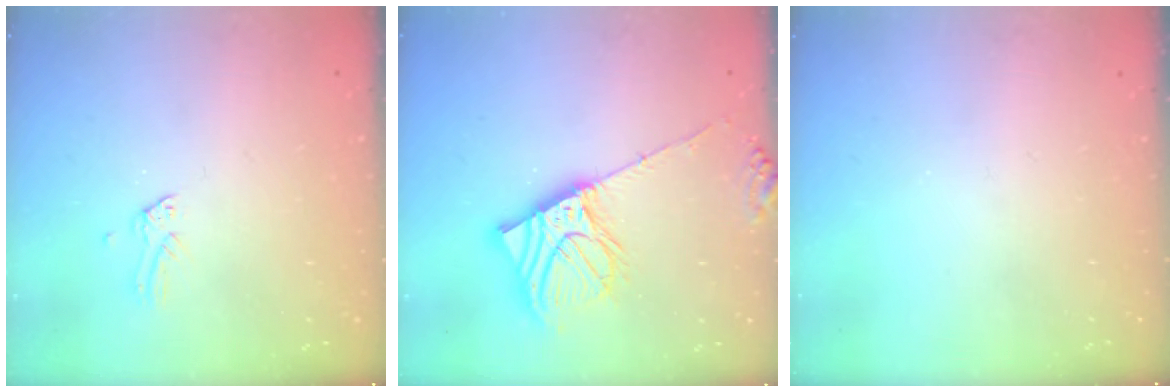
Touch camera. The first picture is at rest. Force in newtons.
{"total": 13.0, "press": 12.7, "slide": 2.6}
{"total": 0.0}